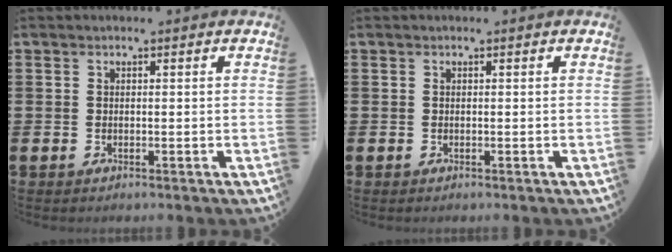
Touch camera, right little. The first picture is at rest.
{"total": 0.0}